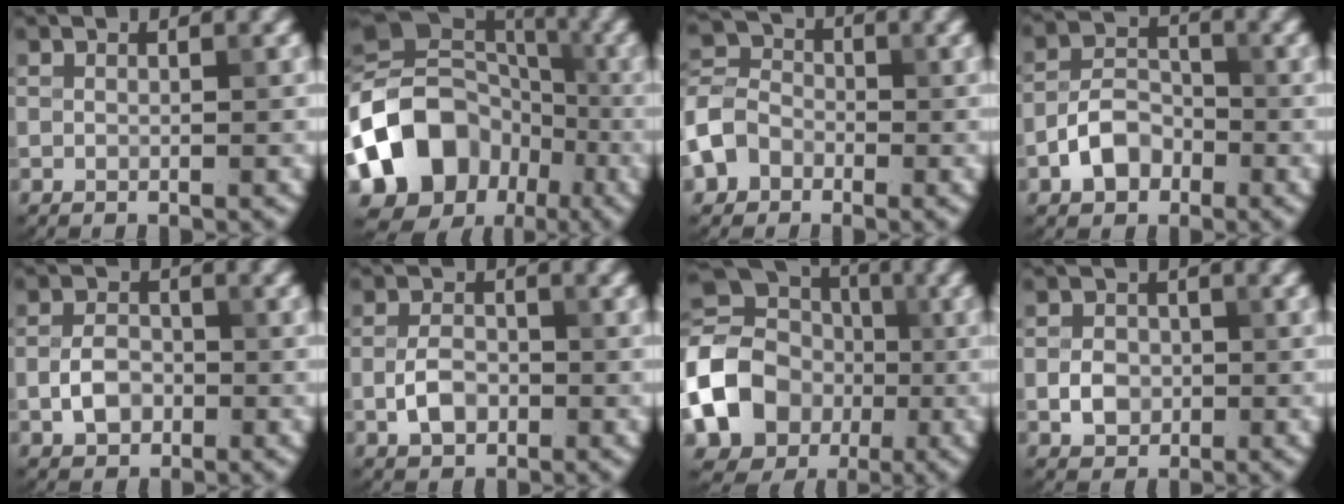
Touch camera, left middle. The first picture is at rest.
{"total": 12.8, "force": [-4.6, 10.1, 6.3], "torque": [-0.128, 0.002, -0.090]}
{"total": 5.0, "force": [-2.3, 3.9, 2.2], "torque": [-0.047, -0.003, -0.056]}
{"total": 3.9, "force": [-1.8, 2.6, 2.2], "torque": [-0.035, 0.008, -0.038]}
{"total": 2.9, "force": [-0.8, 2.1, 1.8], "torque": [-0.033, 0.003, -0.021]}
{"total": 2.9, "force": [-0.8, 1.9, 2.0], "torque": [-0.040, 0.002, -0.019]}
{"total": 12.6, "force": [-2.8, 10.5, 6.4], "torque": [-0.143, -0.015, -0.063]}
{"total": 2.5, "force": [-0.5, 2.0, 1.3], "torque": [-0.020, 0.000, -0.014]}